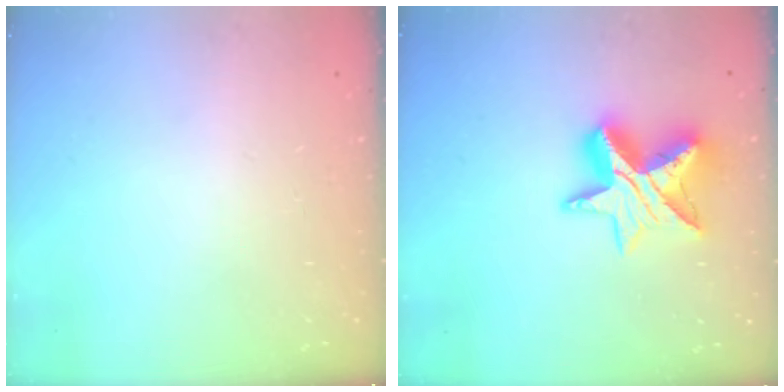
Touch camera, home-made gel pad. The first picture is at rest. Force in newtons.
{"total": 14.2, "press": 14.1, "slide": 1.1}